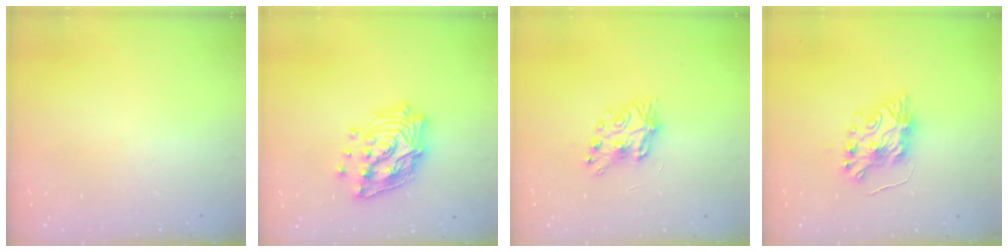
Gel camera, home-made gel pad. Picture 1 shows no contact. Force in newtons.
{"total": 18.9, "press": 18.7, "slide": 2.6}
{"total": 7.1, "press": 7.1, "slide": 0.4}
{"total": 8.2, "press": 8.2, "slide": 0.5}